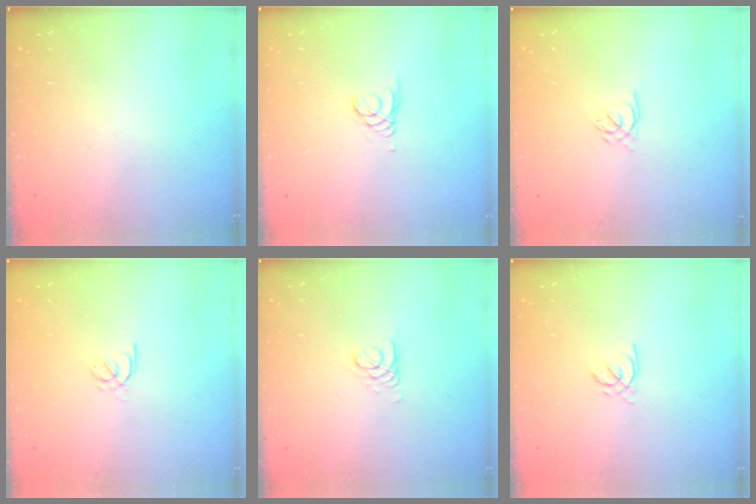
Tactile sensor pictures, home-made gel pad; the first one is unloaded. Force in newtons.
{"total": 1.5, "press": 1.5, "slide": 0.1}
{"total": 2.4, "press": 2.4, "slide": 0.3}
{"total": 2.4, "press": 2.4, "slide": 0.5}
{"total": 2.7, "press": 2.7, "slide": 0.3}
{"total": 1.4, "press": 1.4, "slide": 0.2}